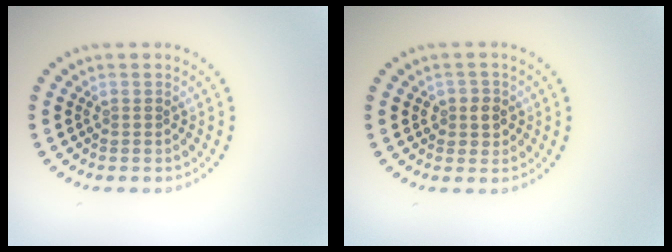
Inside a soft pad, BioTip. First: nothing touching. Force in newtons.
{"total": 1.8, "press": 1.6, "slide": 0.7}